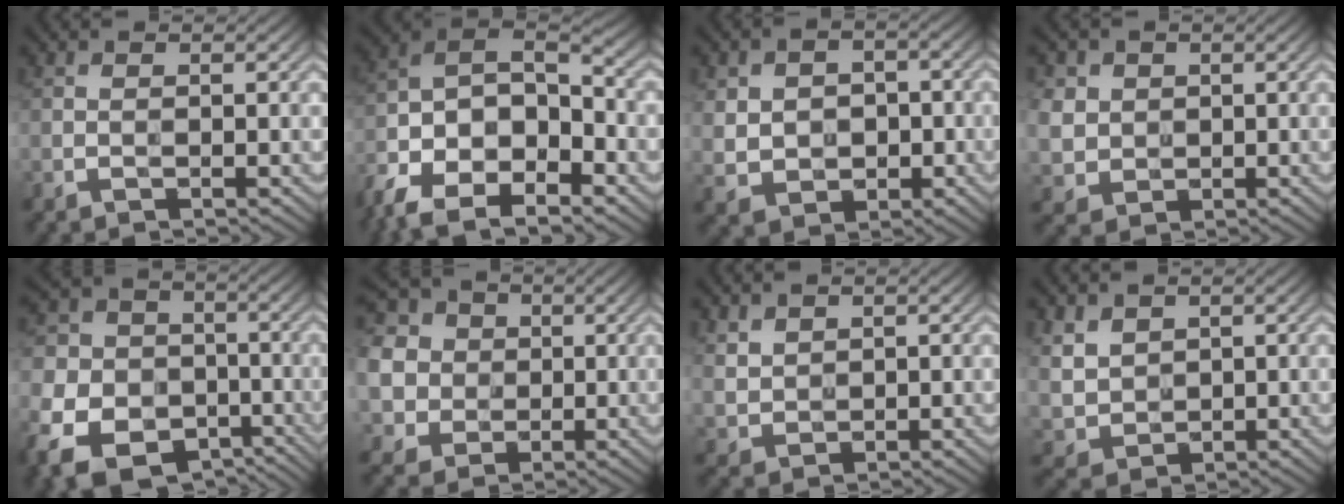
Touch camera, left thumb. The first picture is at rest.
{"total": 15.0, "force": [-8.7, 7.5, 9.6], "torque": [-0.216, -0.038, -0.161]}
{"total": 6.2, "force": [0.0, 5.1, 3.5], "torque": [-0.091, -0.010, 0.001]}
{"total": 5.0, "force": [1.3, 4.5, 1.7], "torque": [-0.084, -0.005, 0.029]}
{"total": 14.7, "force": [-7.2, 11.0, 6.6], "torque": [-0.185, -0.054, -0.129]}
{"total": 13.4, "force": [2.1, 12.1, 5.4], "torque": [-0.200, 0.009, 0.017]}
{"total": 3.2, "force": [2.0, 2.2, 1.3], "torque": [-0.042, -0.002, 0.049]}
{"total": 4.6, "force": [2.2, 3.5, 2.0], "torque": [-0.069, -0.007, 0.050]}